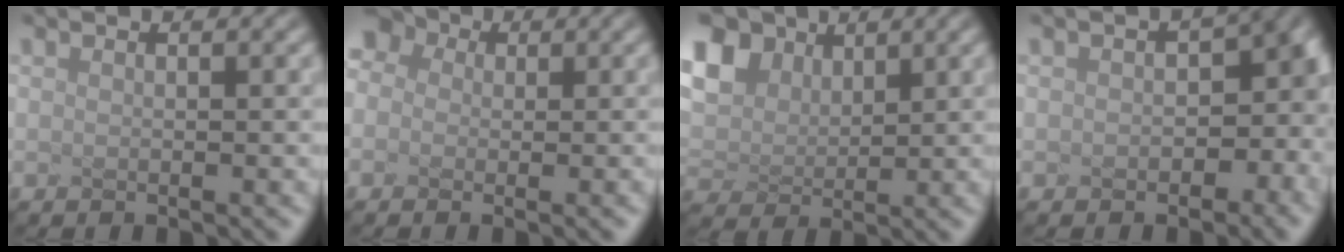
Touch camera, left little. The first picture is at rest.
{"total": 2.7, "force": [0.3, 2.4, 1.2], "torque": [-0.041, 0.019, 0.015]}
{"total": 4.7, "force": [2.7, 3.2, 2.2], "torque": [-0.105, 0.013, 0.079]}
{"total": 5.5, "force": [-1.4, 3.2, 4.2], "torque": [-0.054, -0.016, 0.029]}